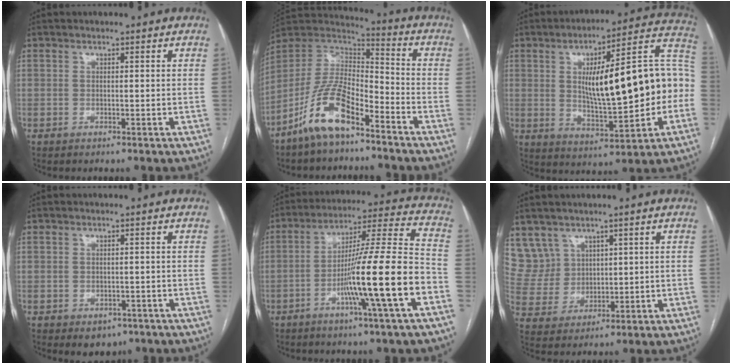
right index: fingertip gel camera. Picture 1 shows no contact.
{"total": 13.1, "force": [-8.4, 4.2, 9.1], "torque": [-0.188, 0.013, -0.161]}
{"total": 21.9, "force": [0.0, 5.1, 21.3], "torque": [-0.296, 0.038, 0.011]}
{"total": 3.6, "force": [-2.0, 2.6, 1.4], "torque": [-0.008, 0.003, -0.016]}
{"total": 17.2, "force": [-6.2, -1.1, 16.0], "torque": [-0.262, 0.000, -0.106]}
{"total": 7.5, "force": [4.6, 5.9, 0.1], "torque": [-0.010, 0.023, 0.111]}